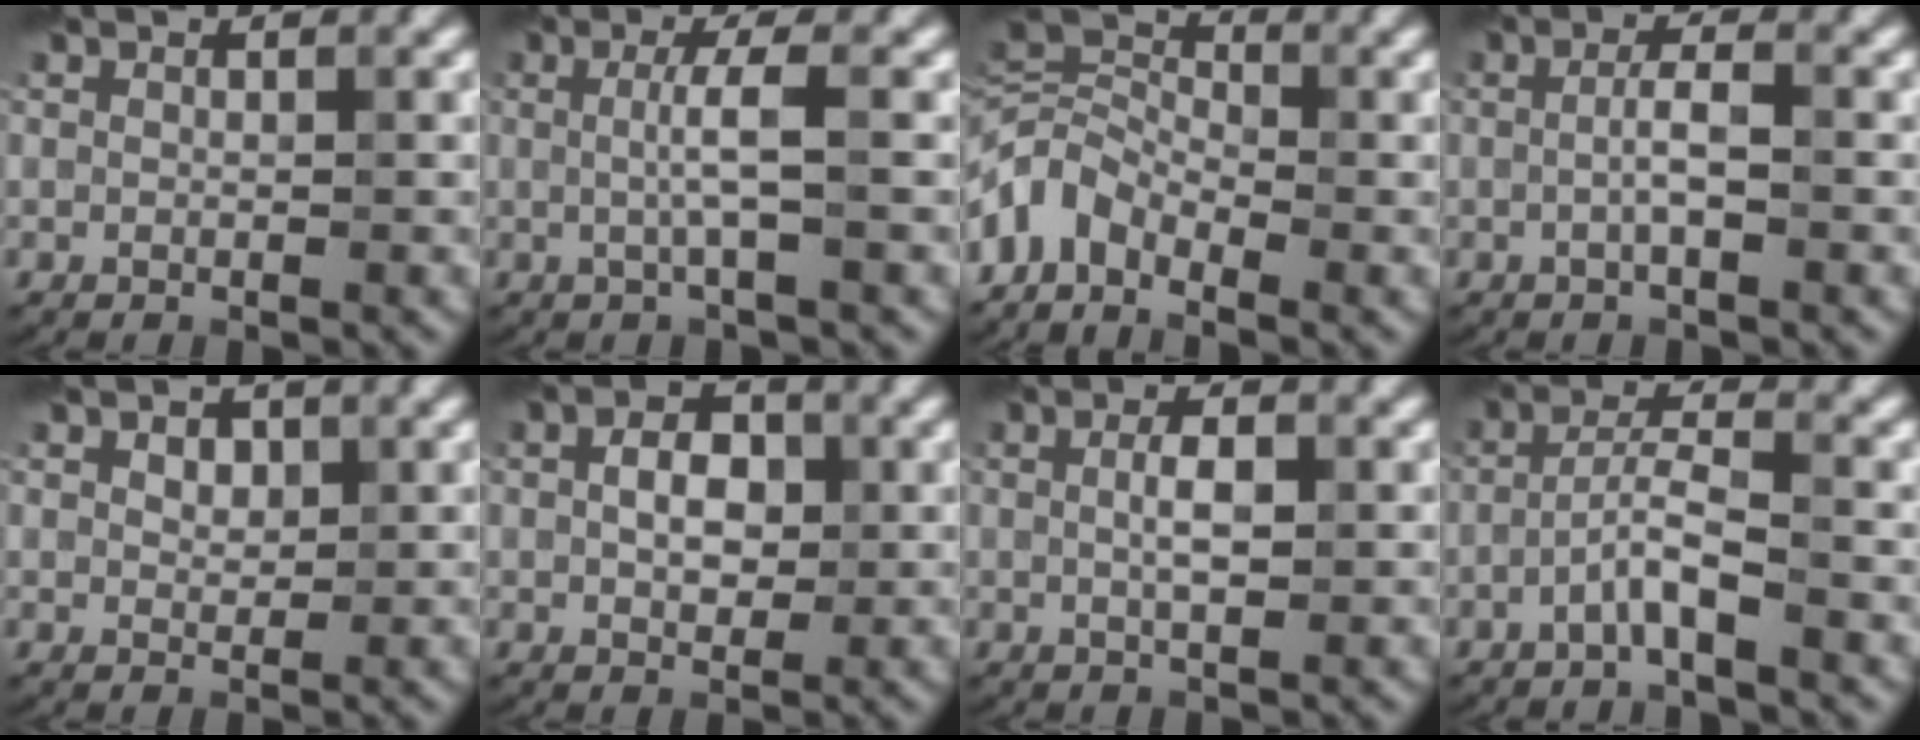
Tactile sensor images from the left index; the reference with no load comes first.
{"total": 2.5, "force": [0.2, 0.0, 2.5], "torque": [-0.051, -0.001, 0.001]}
{"total": 4.7, "force": [-3.0, 2.7, 2.4], "torque": [-0.048, 0.004, -0.079]}
{"total": 1.9, "force": [-0.3, 0.1, 1.8], "torque": [-0.036, 0.006, -0.011]}
{"total": 1.7, "force": [1.1, 1.0, 0.9], "torque": [-0.014, 0.002, 0.015]}
{"total": 3.3, "force": [0.4, 2.1, 2.5], "torque": [-0.045, 0.004, 0.003]}
{"total": 2.3, "force": [0.3, 0.6, 2.2], "torque": [-0.046, 0.001, 0.004]}
{"total": 2.8, "force": [-1.5, 0.1, 2.4], "torque": [-0.051, 0.014, -0.035]}